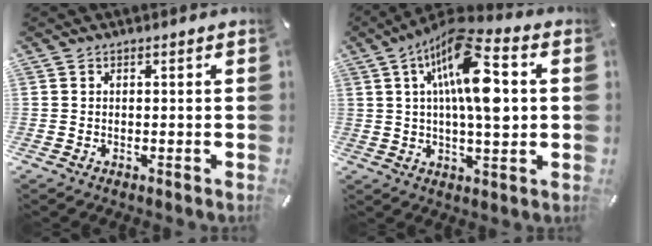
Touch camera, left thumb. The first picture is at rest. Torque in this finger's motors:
{"motor_torque": [2.41, 2.60, 1.59, -1.17, 0.29]}